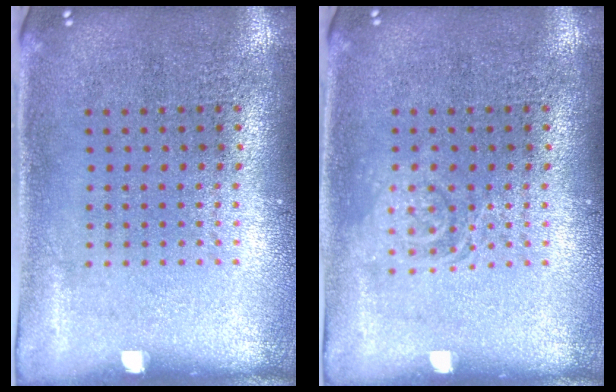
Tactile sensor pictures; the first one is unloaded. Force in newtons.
{"total": 1.6, "press": 1.6, "slide": 0.3}